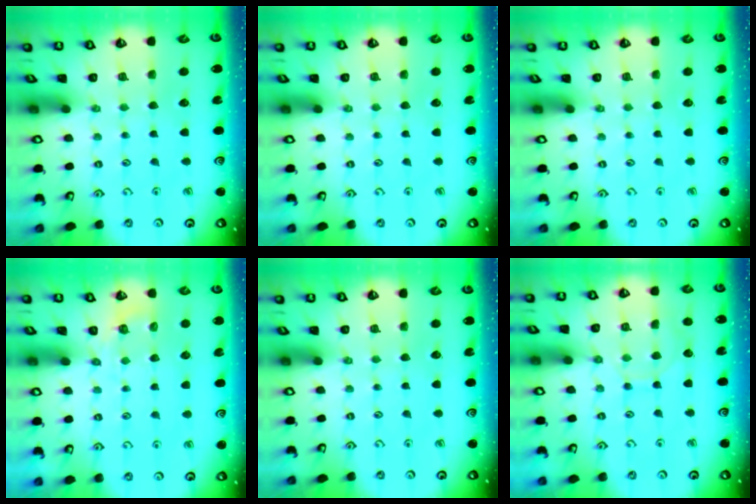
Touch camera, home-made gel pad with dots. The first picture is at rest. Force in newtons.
{"total": 0.0}
{"total": 0.0}
{"total": 2.3, "press": 1.5, "slide": 1.7}
{"total": 0.0}
{"total": 6.9, "press": 6.8, "slide": 0.7}